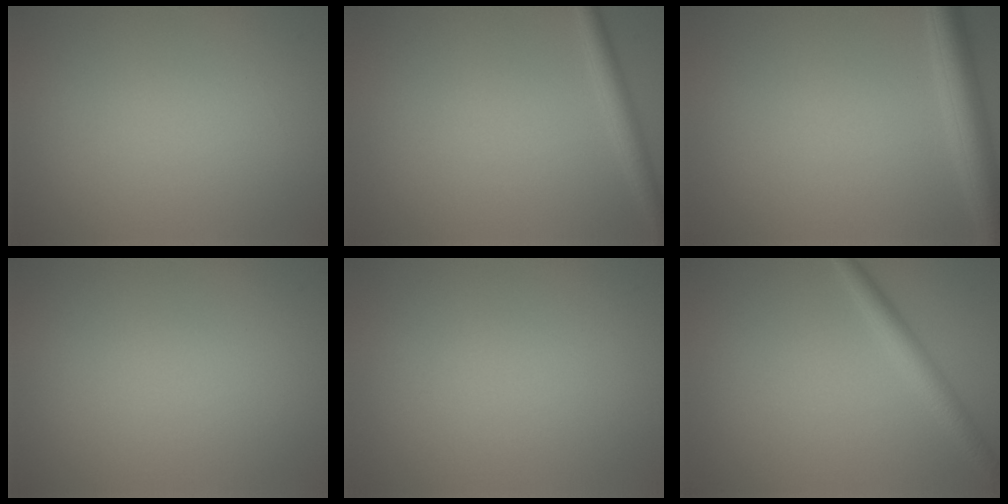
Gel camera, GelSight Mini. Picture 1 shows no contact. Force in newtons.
{"total": 2.1, "press": 2.1, "slide": 0.1}
{"total": 3.9, "press": 3.9, "slide": 0.3}
{"total": 0.0}
{"total": 0.0}
{"total": 2.3, "press": 2.3, "slide": 0.1}